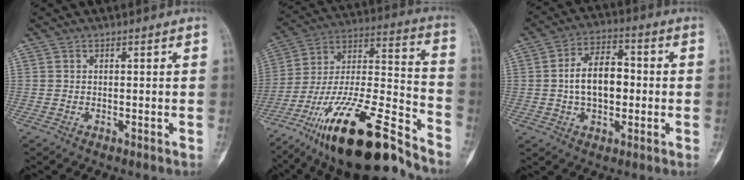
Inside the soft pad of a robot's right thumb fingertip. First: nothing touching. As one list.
[{"total": 26.2, "force": [-18.3, 6.7, 17.5], "torque": [-0.294, 0.079, -0.317]}, {"total": 10.6, "force": [-0.2, 6.3, 8.5], "torque": [-0.124, 0.022, -0.009]}]